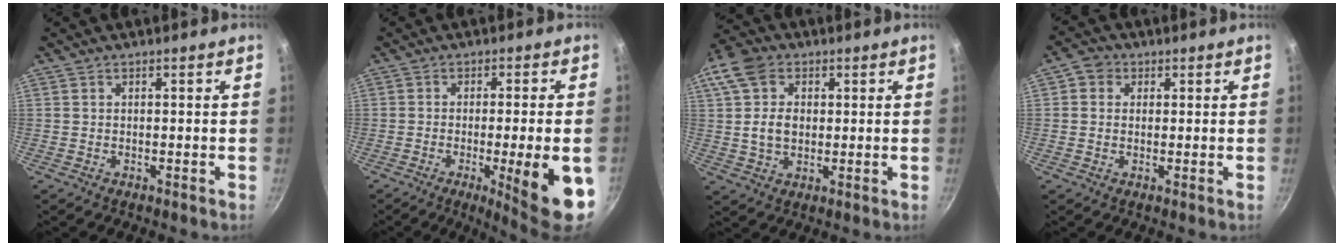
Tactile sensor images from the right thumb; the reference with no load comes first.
{"total": 13.3, "force": [-4.1, 1.9, 12.5], "torque": [-0.163, 0.002, -0.052]}
{"total": 11.9, "force": [2.2, 9.0, 7.4], "torque": [-0.138, 0.013, 0.030]}
{"total": 3.6, "force": [0.8, 3.2, 1.4], "torque": [-0.003, -0.001, 0.002]}